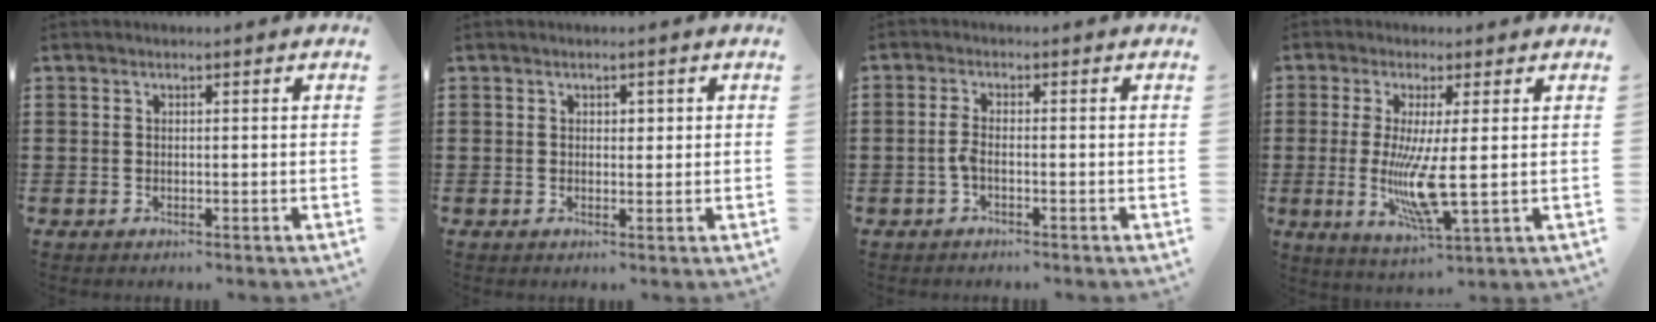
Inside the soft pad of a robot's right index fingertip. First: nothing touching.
{"total": 1.0, "force": [0.3, 0.7, 0.5], "torque": [-0.003, 0.002, 0.004]}
{"total": 2.2, "force": [-0.9, 0.5, 1.9], "torque": [-0.052, -0.005, -0.021]}
{"total": 7.9, "force": [-0.1, 0.9, 7.8], "torque": [-0.169, -0.025, -0.007]}